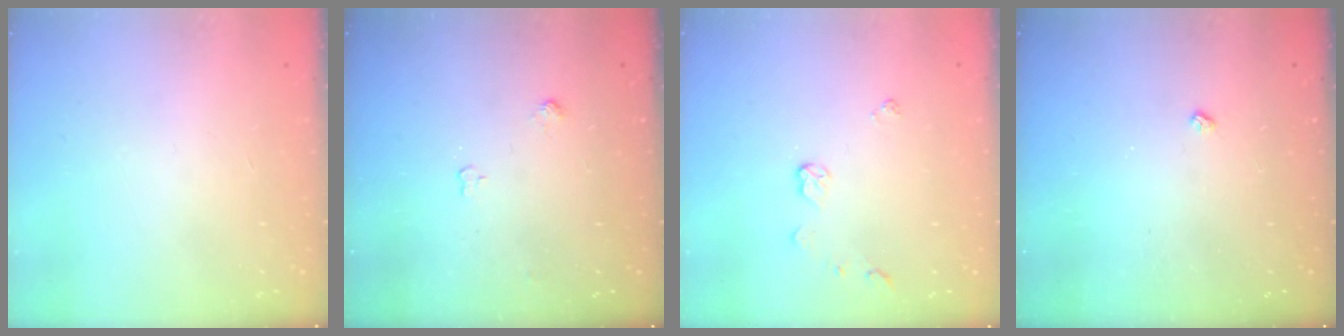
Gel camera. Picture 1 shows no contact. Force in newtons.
{"total": 5.3, "press": 5.3, "slide": 0.8}
{"total": 4.7, "press": 4.7, "slide": 0.1}
{"total": 2.2, "press": 2.1, "slide": 0.4}